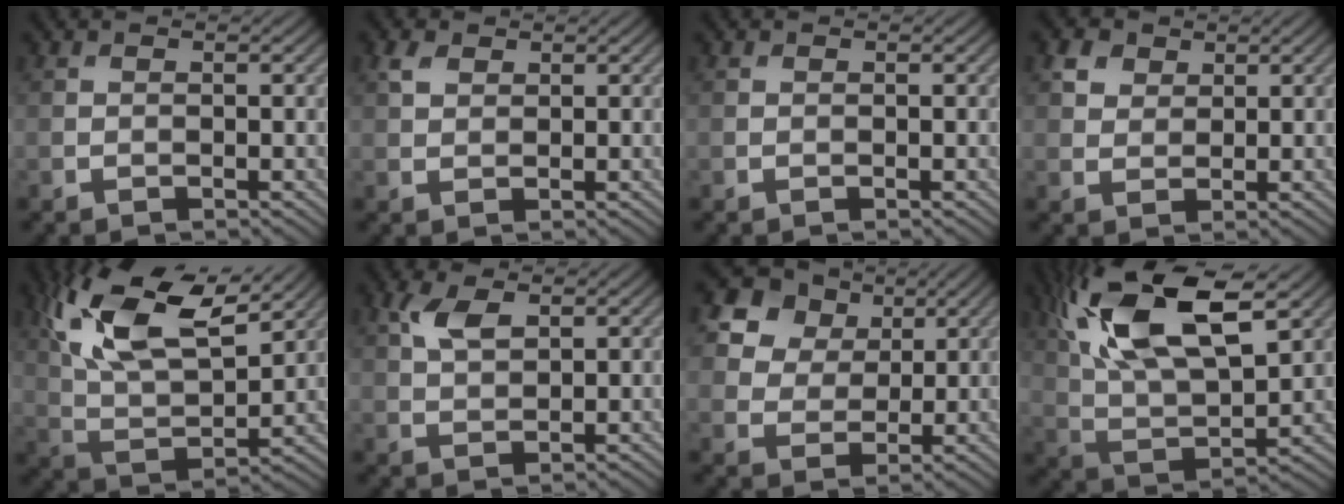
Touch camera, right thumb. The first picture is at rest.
{"total": 1.9, "force": [1.2, 1.2, 0.9], "torque": [-0.025, 0.002, 0.023]}
{"total": 0.0}
{"total": 2.9, "force": [1.7, 2.1, 1.1], "torque": [-0.028, 0.001, 0.033]}
{"total": 15.5, "force": [7.9, 6.6, 11.5], "torque": [-0.250, 0.015, 0.140]}
{"total": 4.1, "force": [1.9, 2.0, 3.0], "torque": [-0.073, 0.006, 0.039]}
{"total": 12.4, "force": [7.0, 8.8, 5.2], "torque": [-0.160, 0.015, 0.137]}
{"total": 17.8, "force": [8.2, 7.3, 14.0], "torque": [-0.302, 0.027, 0.136]}